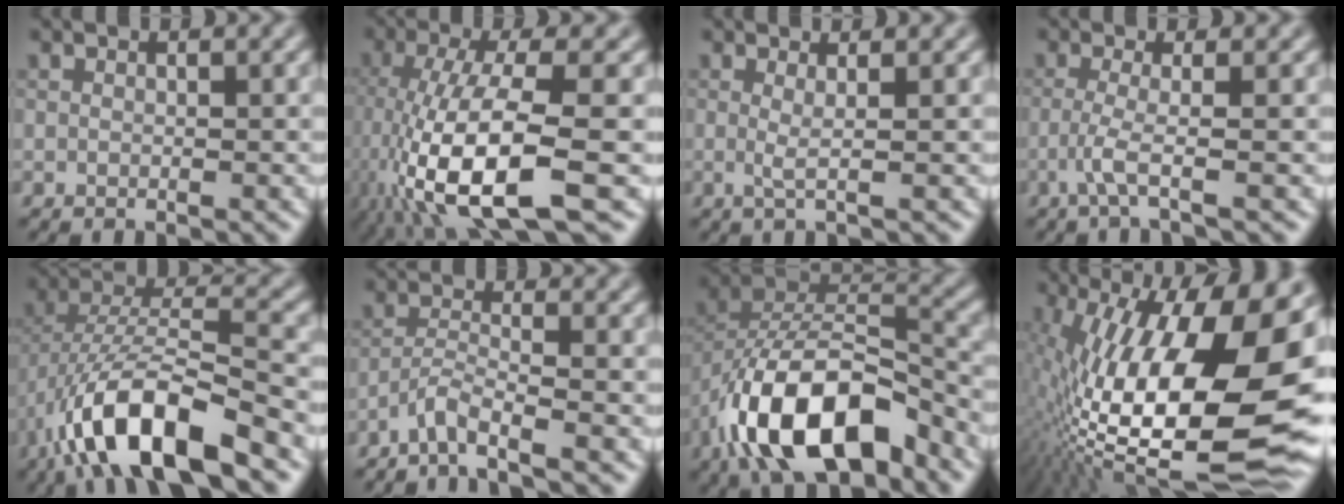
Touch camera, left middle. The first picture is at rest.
{"total": 11.2, "force": [-4.5, 2.9, 9.8], "torque": [-0.194, -0.014, -0.079]}
{"total": 1.6, "force": [0.2, 0.3, 1.5], "torque": [-0.026, -0.005, -0.002]}
{"total": 2.5, "force": [-1.0, 0.2, 2.3], "torque": [-0.048, 0.000, -0.031]}
{"total": 10.6, "force": [-5.9, 3.3, 8.1], "torque": [-0.151, 0.008, -0.107]}
{"total": 2.6, "force": [-2.1, 0.0, 1.6], "torque": [-0.031, 0.005, -0.050]}
{"total": 12.1, "force": [-6.5, 5.4, 8.7], "torque": [-0.159, 0.008, -0.127]}
{"total": 20.9, "force": [-0.2, 8.6, 19.1], "torque": [-0.323, -0.028, 0.000]}